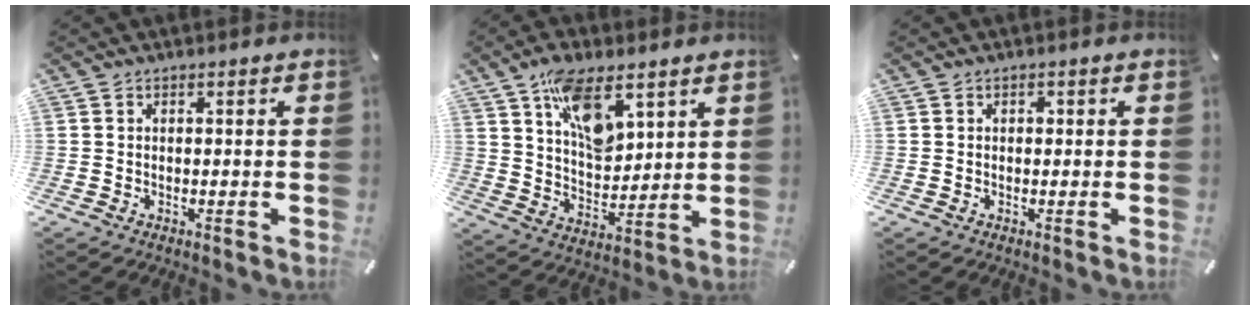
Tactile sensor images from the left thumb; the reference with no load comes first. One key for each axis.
{"total": 13.2, "fx": 7.7, "fy": 6.9, "fz": 8.2, "tx": -0.142, "ty": -0.028, "tz": 0.141}
{"total": 0.6, "fx": 0.0, "fy": 0.5, "fz": 0.3, "tx": -0.006, "ty": 0.002, "tz": -0.001}